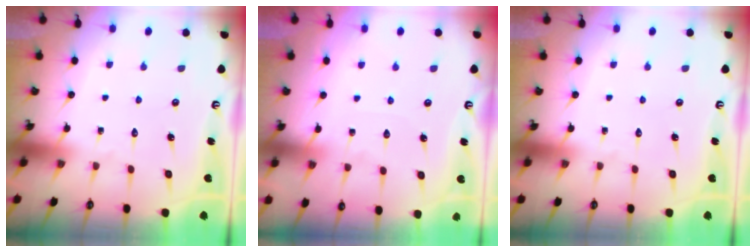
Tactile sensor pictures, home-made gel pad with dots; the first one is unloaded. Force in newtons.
{"total": 5.9, "press": 5.8, "slide": 0.8}
{"total": 0.0}